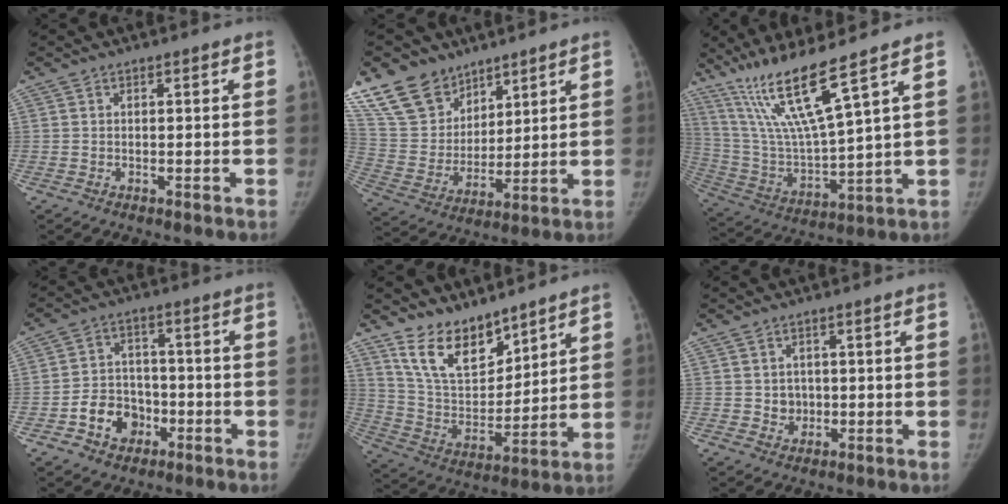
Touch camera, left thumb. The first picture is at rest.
{"total": 16.5, "force": [11.7, 10.6, 4.8], "torque": [-0.064, -0.051, 0.241]}
{"total": 16.4, "force": [10.8, 0.3, 12.3], "torque": [-0.239, -0.059, 0.217]}
{"total": 8.8, "force": [-3.9, 7.1, 3.6], "torque": [-0.029, 0.031, -0.066]}
{"total": 14.0, "force": [10.5, 6.8, 6.3], "torque": [-0.073, -0.070, 0.210]}
{"total": 3.1, "force": [-0.2, 2.9, 1.0], "torque": [0.003, 0.004, -0.001]}